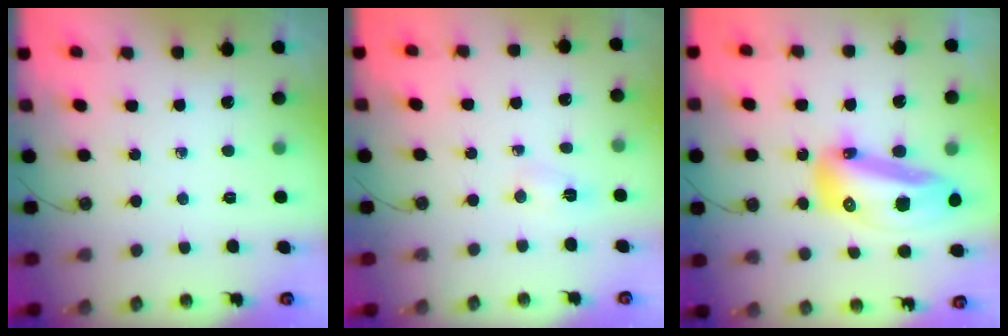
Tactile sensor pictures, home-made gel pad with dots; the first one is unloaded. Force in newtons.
{"total": 2.3, "press": 2.3, "slide": 0.3}
{"total": 18.9, "press": 18.8, "slide": 2.3}